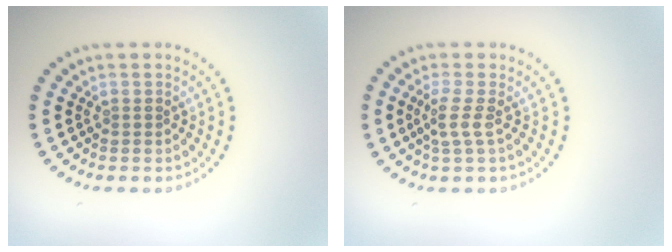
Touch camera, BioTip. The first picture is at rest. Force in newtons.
{"total": 1.8, "press": 1.4, "slide": 1.2}